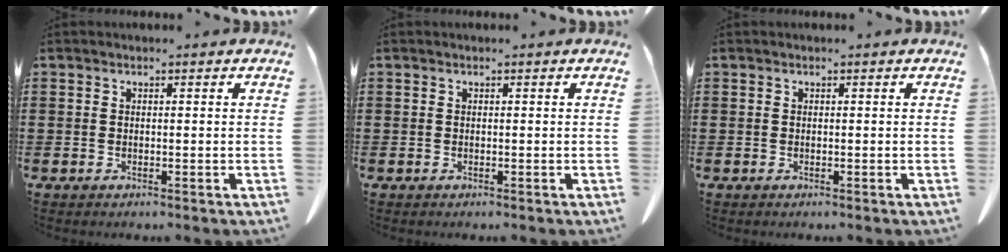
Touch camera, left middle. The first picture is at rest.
{"total": 0.0}
{"total": 0.0}